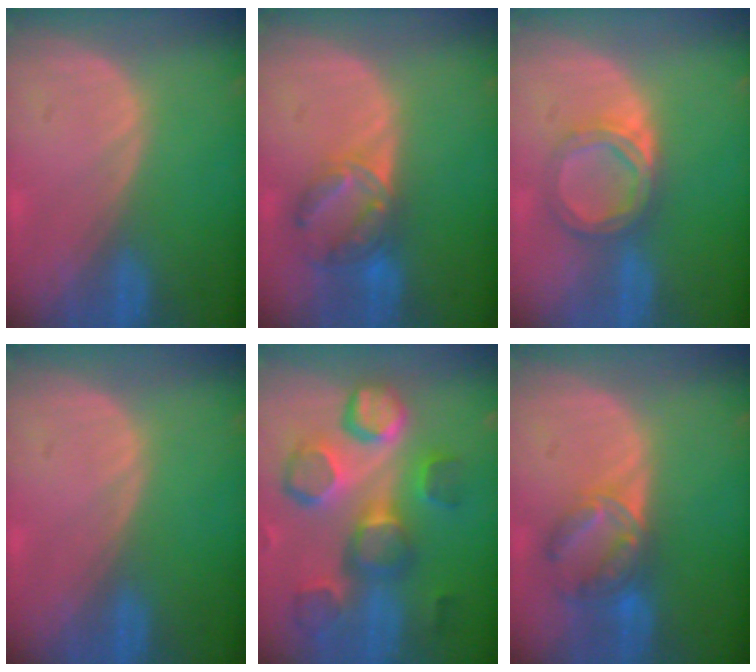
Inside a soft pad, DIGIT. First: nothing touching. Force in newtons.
{"total": 7.3, "press": 6.2, "slide": 3.7}
{"total": 5.1, "press": 5.0, "slide": 0.7}
{"total": 0.0}
{"total": 11.7, "press": 10.8, "slide": 4.4}
{"total": 7.3, "press": 6.0, "slide": 4.1}